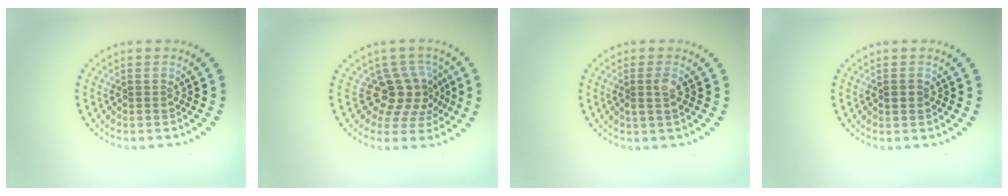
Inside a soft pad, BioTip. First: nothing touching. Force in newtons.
{"total": 3.8, "press": 2.9, "slide": 2.5}
{"total": 1.6, "press": 1.4, "slide": 0.8}
{"total": 0.8, "press": 0.8, "slide": 0.2}